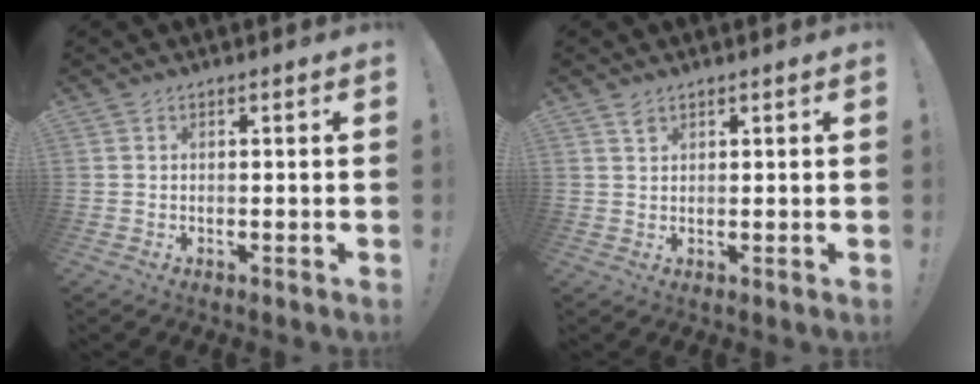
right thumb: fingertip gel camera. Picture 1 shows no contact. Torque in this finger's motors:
{"motor_torque": [-0.28, -0.17, -0.08, -0.18, 0.00]}